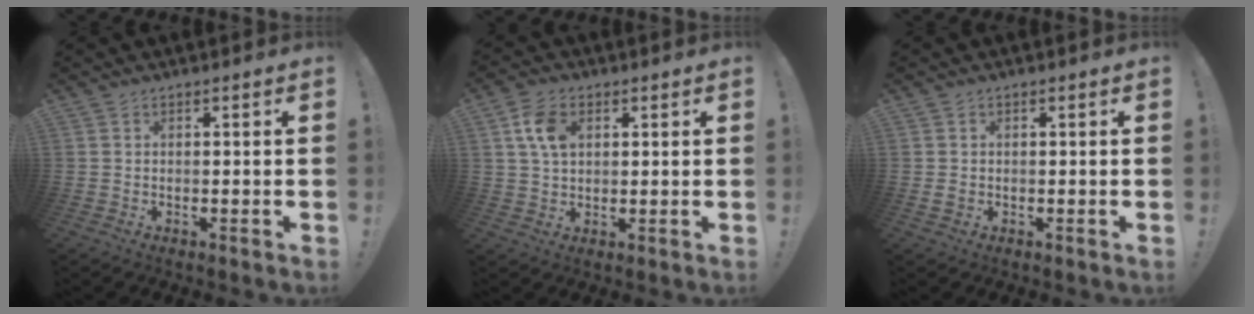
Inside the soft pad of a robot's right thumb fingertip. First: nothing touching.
{"total": 8.1, "force": [2.4, 5.6, 5.4], "torque": [-0.090, 0.002, 0.047]}
{"total": 1.3, "force": [-0.2, 1.1, 0.7], "torque": [-0.007, 0.002, -0.004]}